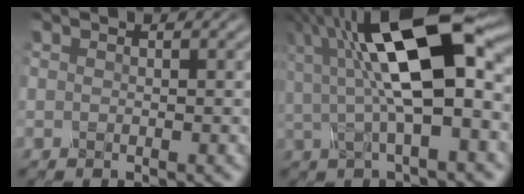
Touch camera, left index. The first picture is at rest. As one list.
[{"total": 12.8, "force": [2.7, 4.2, 11.8], "torque": [-0.197, 0.020, 0.035]}]